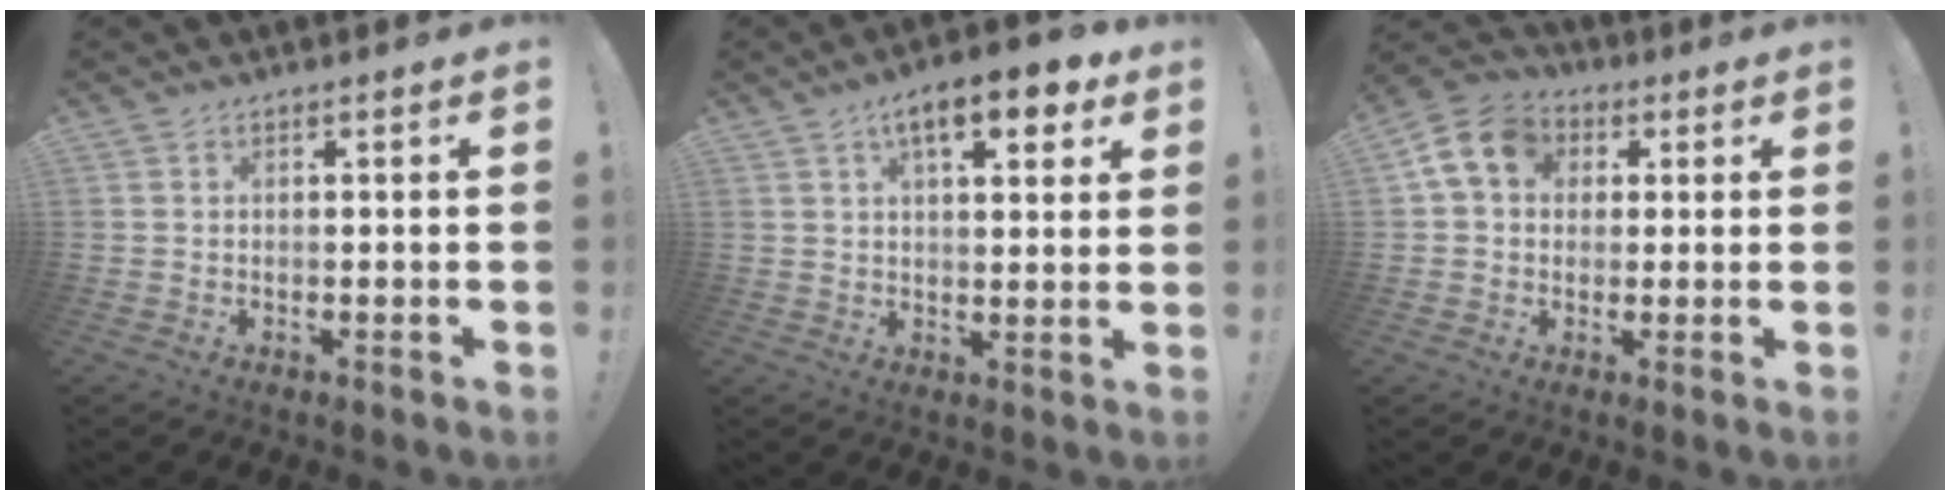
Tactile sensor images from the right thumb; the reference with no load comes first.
{"total": 11.3, "force": [5.8, 4.0, 8.9], "torque": [-0.131, -0.015, 0.092]}
{"total": 11.4, "force": [3.2, 9.1, 6.0], "torque": [-0.091, 0.005, 0.068]}